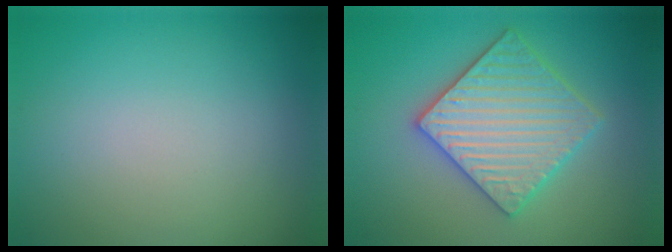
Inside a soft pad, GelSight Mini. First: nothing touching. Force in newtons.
{"total": 5.9, "press": 5.8, "slide": 1.0}